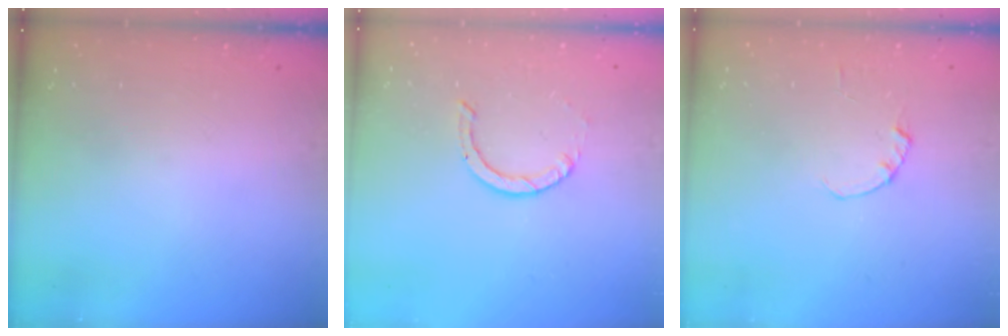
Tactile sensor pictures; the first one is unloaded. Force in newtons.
{"total": 2.0, "press": 2.0, "slide": 0.2}
{"total": 0.0}